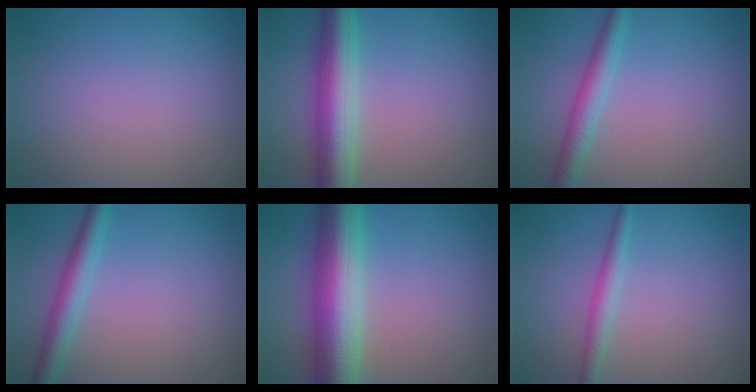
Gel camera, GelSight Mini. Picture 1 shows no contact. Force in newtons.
{"total": 6.8, "press": 6.8, "slide": 0.2}
{"total": 2.8, "press": 2.8, "slide": 0.0}
{"total": 3.0, "press": 3.0, "slide": 0.1}
{"total": 9.5, "press": 9.5, "slide": 0.1}
{"total": 2.0, "press": 2.0, "slide": 0.1}